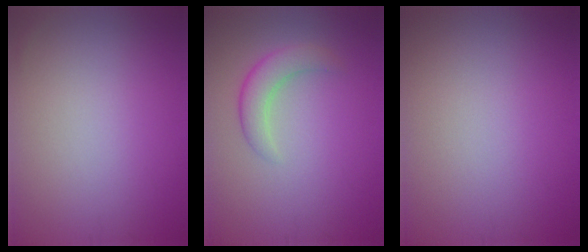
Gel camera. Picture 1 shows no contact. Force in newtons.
{"total": 2.8, "press": 2.8, "slide": 0.2}
{"total": 0.0}